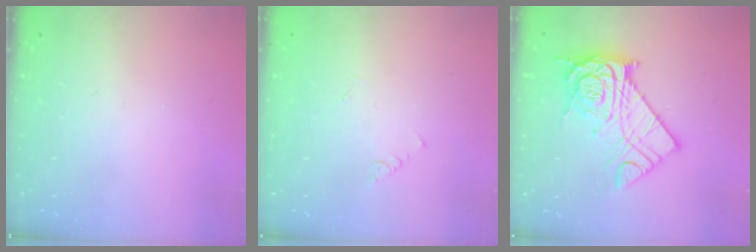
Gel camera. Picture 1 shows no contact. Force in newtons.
{"total": 1.9, "press": 1.9, "slide": 0.4}
{"total": 16.4, "press": 16.4, "slide": 1.2}